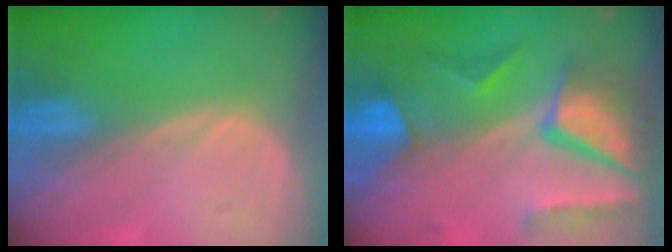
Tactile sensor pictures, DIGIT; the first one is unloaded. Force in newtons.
{"total": 10.4, "press": 8.8, "slide": 5.5}